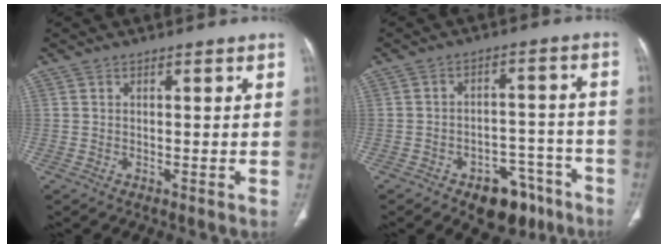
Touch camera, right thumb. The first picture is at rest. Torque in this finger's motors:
{"motor_torque": [1.70, 0.34, 0.33, -0.94, 0.04]}